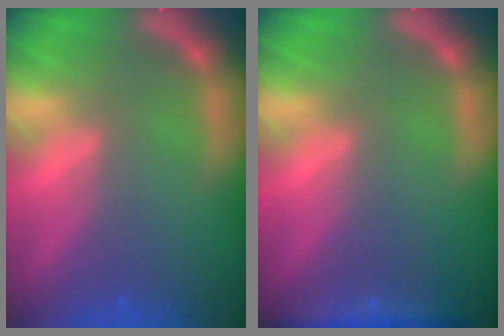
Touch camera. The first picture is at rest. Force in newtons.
{"total": 2.4}